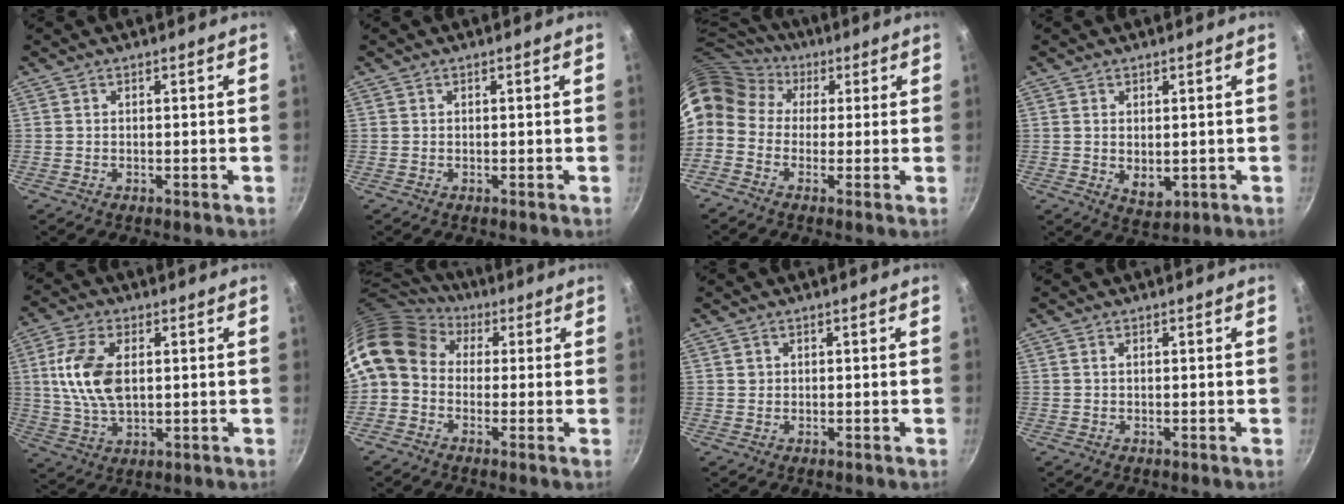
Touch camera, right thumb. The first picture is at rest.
{"total": 0.0}
{"total": 13.4, "force": [2.8, 11.2, 6.9], "torque": [-0.148, 0.038, 0.025]}
{"total": 5.0, "force": [0.2, 3.3, 3.8], "torque": [-0.052, -0.015, 0.012]}
{"total": 11.5, "force": [1.8, 6.5, 9.3], "torque": [-0.177, -0.001, 0.034]}
{"total": 13.4, "force": [2.2, 10.5, 8.1], "torque": [-0.151, 0.032, 0.017]}
{"total": 0.8, "force": [0.3, 0.8, 0.2], "torque": [0.003, 0.004, 0.003]}
{"total": 0.5, "force": [0.2, 0.3, 0.3], "torque": [-0.006, 0.001, 0.003]}